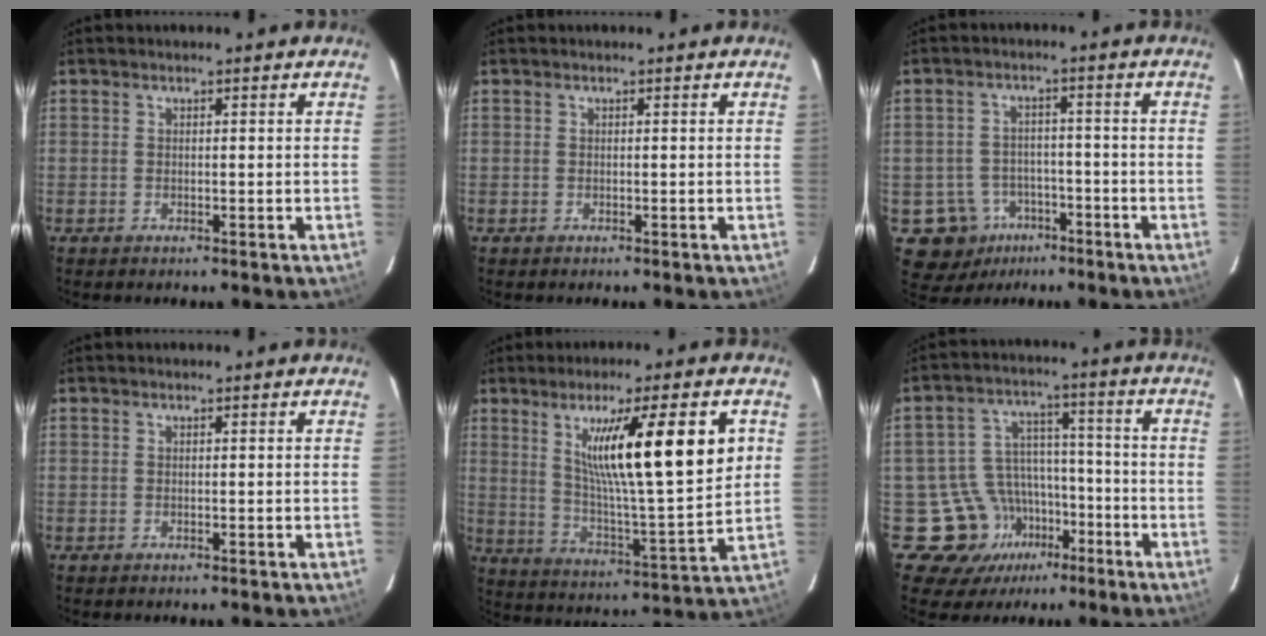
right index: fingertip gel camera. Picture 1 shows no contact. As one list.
[{"total": 0.0}, {"total": 9.6, "force": [-4.4, 8.4, 1.9], "torque": [-0.050, 0.012, -0.054]}, {"total": 0.0}, {"total": 19.0, "force": [5.9, 1.7, 18.0], "torque": [-0.290, -0.009, 0.097]}, {"total": 12.9, "force": [-5.7, 11.4, 2.5], "torque": [-0.043, 0.065, -0.072]}]